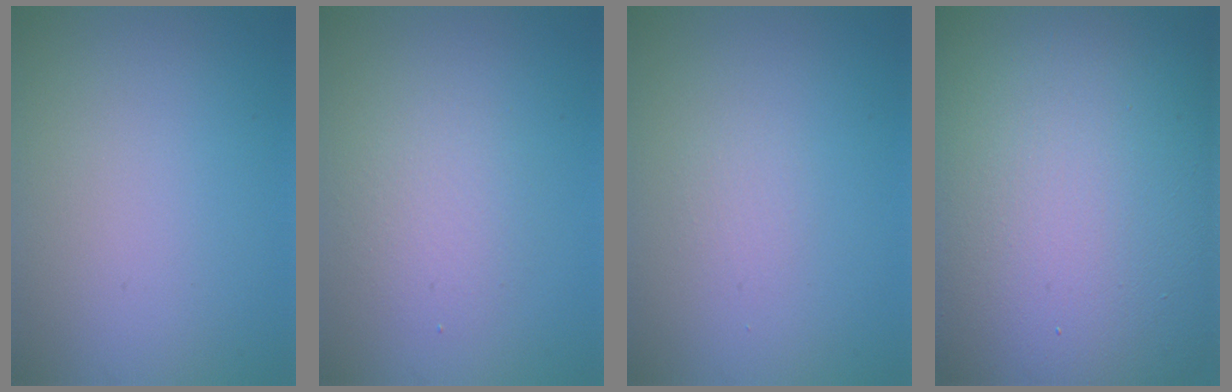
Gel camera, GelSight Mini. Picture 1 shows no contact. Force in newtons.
{"total": 2.2, "press": 2.2, "slide": 0.1}
{"total": 0.7, "press": 0.7, "slide": 0.1}
{"total": 23.4, "press": 23.4, "slide": 1.4}